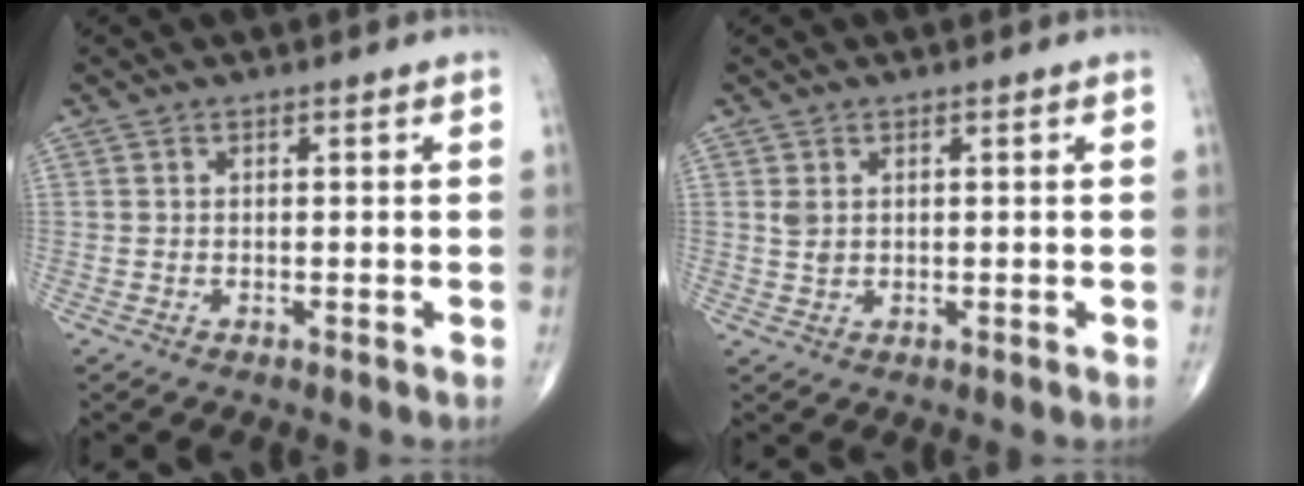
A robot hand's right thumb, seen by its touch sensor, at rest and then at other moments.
{"total": 1.8, "force": [0.6, 1.2, 1.1], "torque": [-0.015, -0.001, 0.015]}